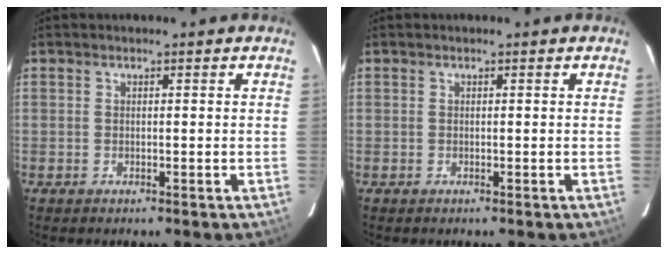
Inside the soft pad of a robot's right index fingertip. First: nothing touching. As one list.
[{"total": 0.0}]